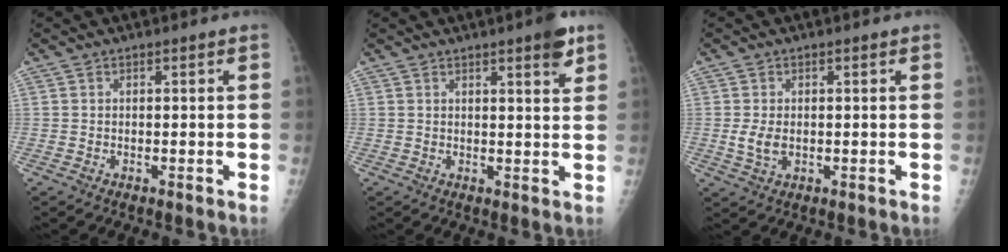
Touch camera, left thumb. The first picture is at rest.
{"total": 4.6, "force": [2.8, 0.7, 3.5], "torque": [-0.040, -0.014, 0.033]}
{"total": 3.6, "force": [-0.2, 2.3, 2.8], "torque": [-0.057, -0.006, -0.001]}